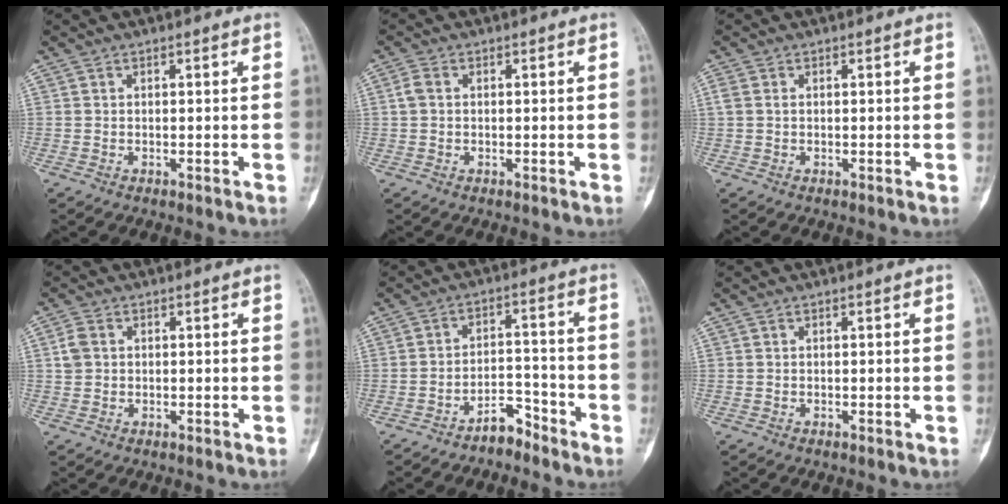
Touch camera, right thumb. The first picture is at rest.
{"total": 2.0, "force": [0.2, 1.4, 1.4], "torque": [-0.030, 0.007, 0.003]}
{"total": 1.1, "force": [0.2, 0.8, 0.8], "torque": [-0.019, 0.007, 0.006]}
{"total": 2.8, "force": [0.5, 2.3, 1.5], "torque": [-0.026, 0.006, 0.008]}
{"total": 5.0, "force": [-4.3, 2.1, 1.6], "torque": [-0.012, 0.050, -0.072]}
{"total": 0.0}